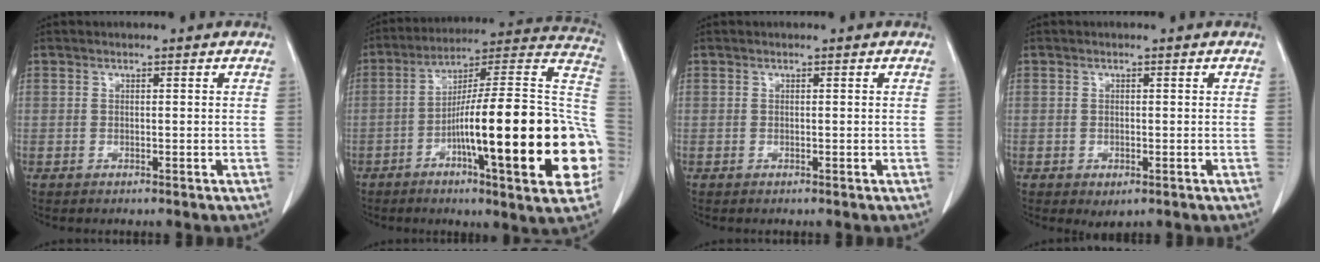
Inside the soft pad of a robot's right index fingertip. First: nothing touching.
{"total": 28.2, "force": [-6.9, 2.6, 27.2], "torque": [-0.317, 0.008, -0.112]}
{"total": 0.0}
{"total": 2.3, "force": [-1.1, 1.4, 1.5], "torque": [-0.016, -0.001, -0.001]}